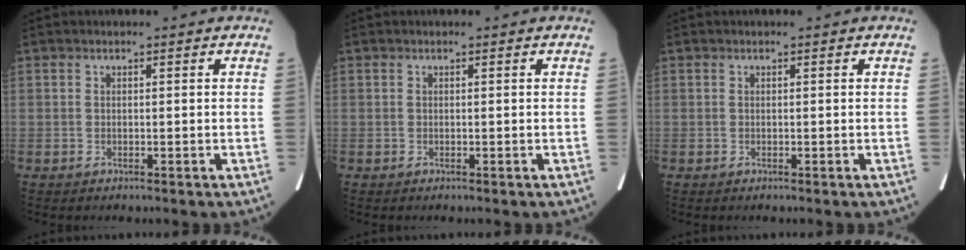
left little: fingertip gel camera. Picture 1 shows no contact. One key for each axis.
{"total": 0.0}
{"total": 0.0}